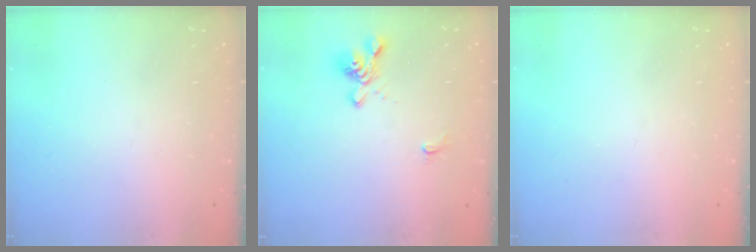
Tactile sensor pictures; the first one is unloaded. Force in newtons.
{"total": 1.6, "press": 1.0, "slide": 1.2}
{"total": 0.0}